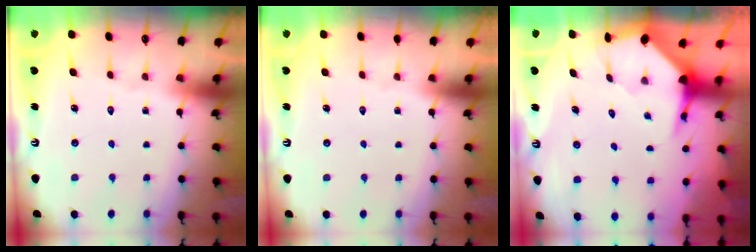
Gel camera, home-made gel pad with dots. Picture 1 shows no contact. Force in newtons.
{"total": 0.0}
{"total": 3.9, "press": 3.9, "slide": 0.5}